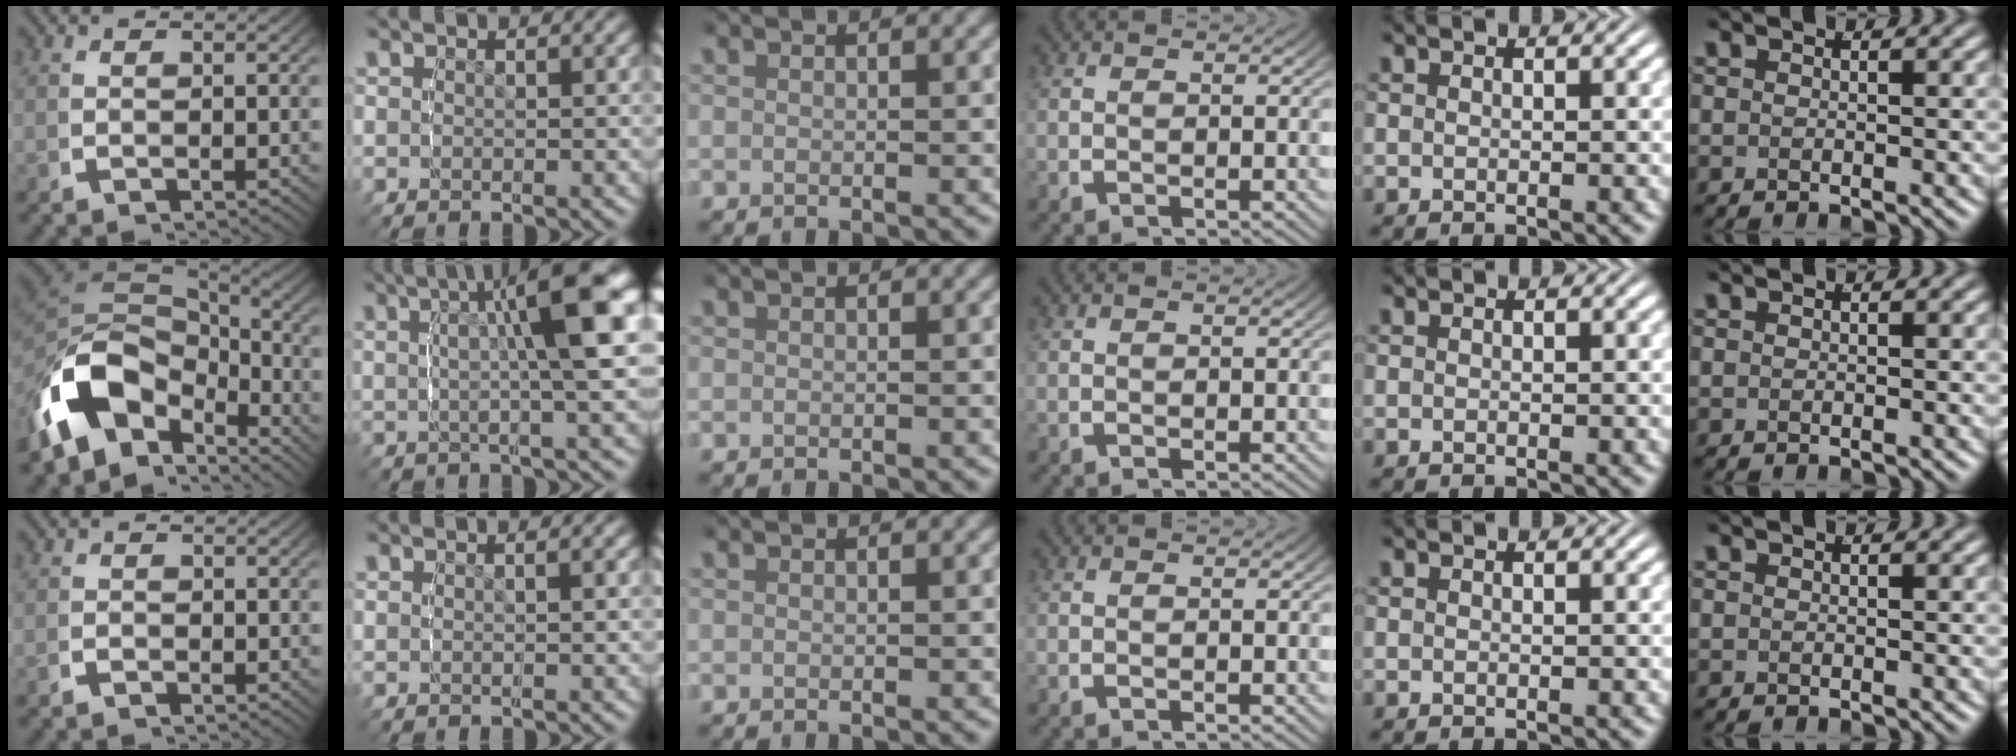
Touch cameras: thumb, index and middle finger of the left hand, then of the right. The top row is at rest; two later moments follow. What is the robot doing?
{"motion": "lift_and_place", "object": "markers"}